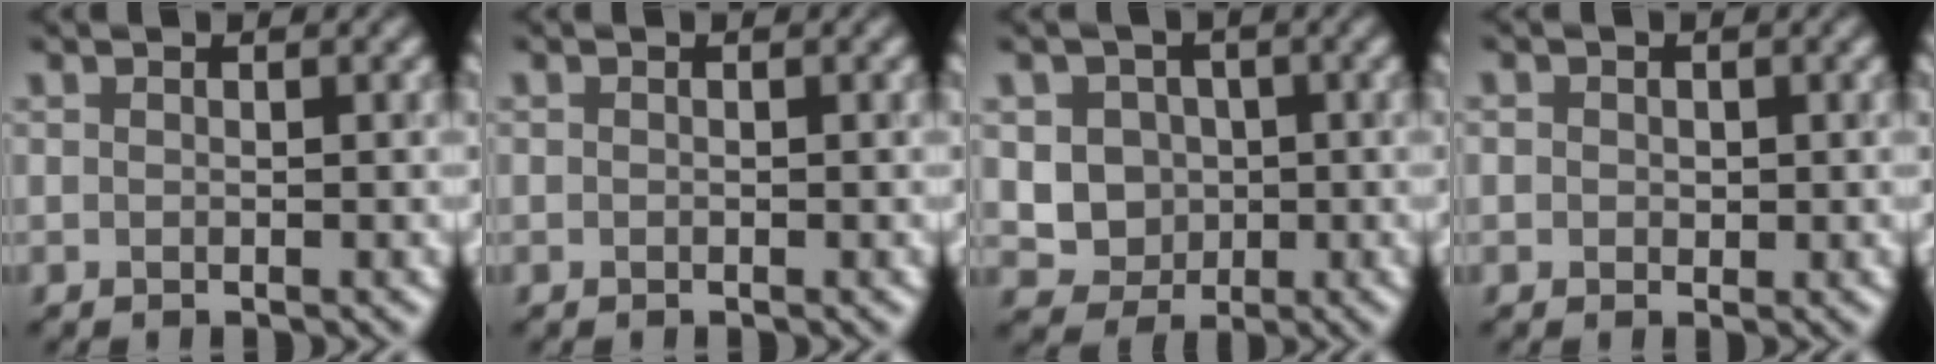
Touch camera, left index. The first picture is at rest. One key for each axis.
{"total": 0.0}
{"total": 3.7, "fx": 0.2, "fy": 3.3, "fz": 1.5, "tx": -0.024, "ty": -0.005, "tz": 0.000}
{"total": 1.0, "fx": 0.2, "fy": 0.9, "fz": 0.3, "tx": -0.003, "ty": -0.001, "tz": 0.002}